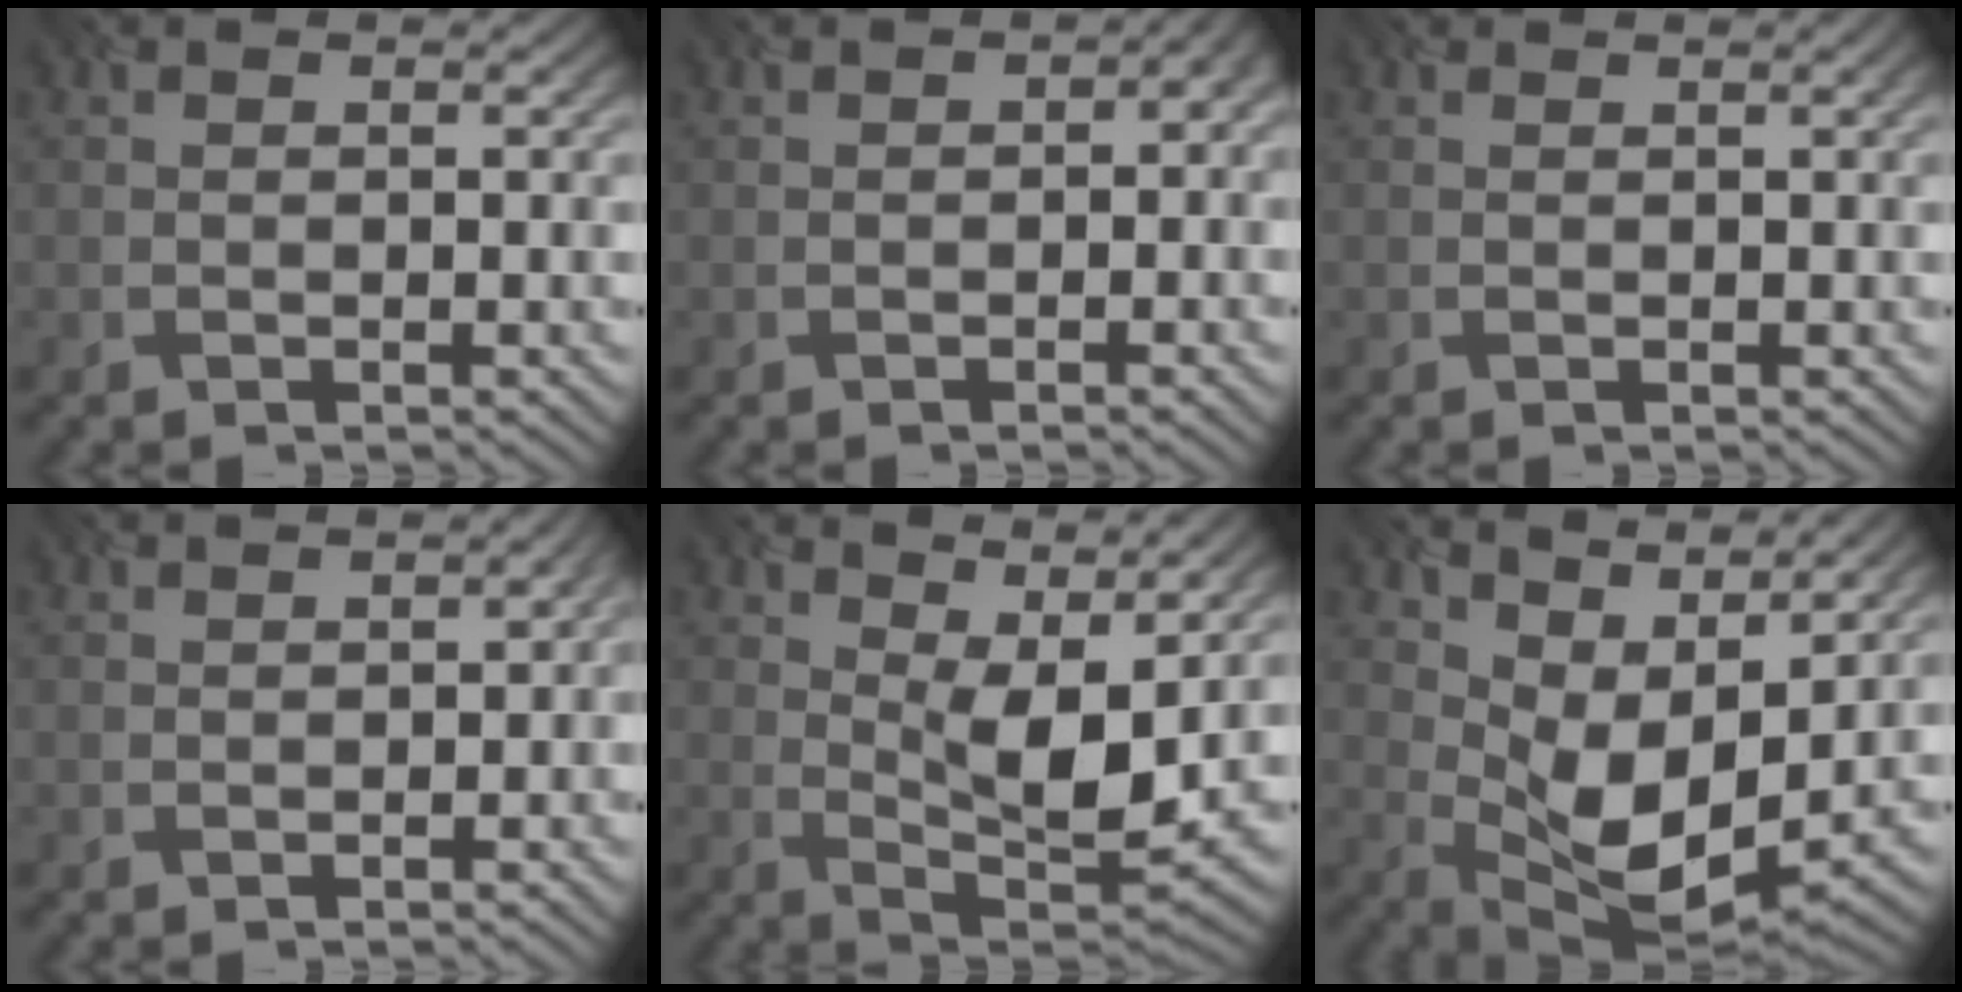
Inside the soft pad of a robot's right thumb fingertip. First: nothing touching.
{"total": 3.0, "force": [-0.6, 1.7, 2.4], "torque": [-0.021, 0.005, 0.004]}
{"total": 1.2, "force": [0.6, 0.5, 1.0], "torque": [-0.005, 0.004, 0.003]}
{"total": 1.8, "force": [-0.9, 1.1, 1.2], "torque": [-0.011, 0.000, 0.005]}
{"total": 8.6, "force": [3.4, 3.2, 7.2], "torque": [-0.139, -0.007, 0.069]}
{"total": 11.0, "force": [4.6, 5.4, 8.3], "torque": [-0.177, -0.006, 0.104]}